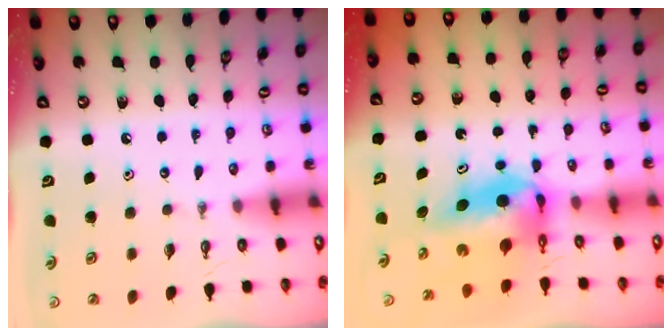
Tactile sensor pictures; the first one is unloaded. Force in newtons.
{"total": 8.3, "press": 7.0, "slide": 4.4}